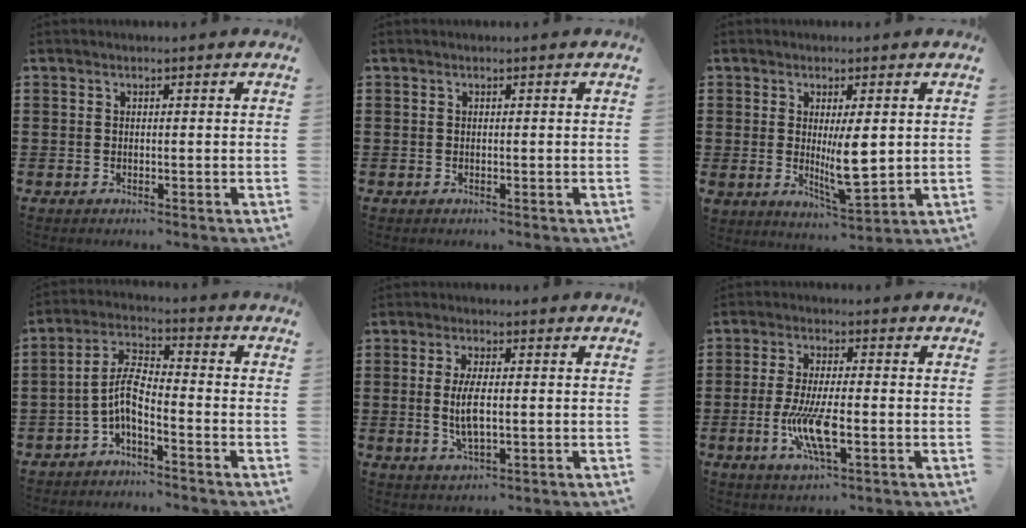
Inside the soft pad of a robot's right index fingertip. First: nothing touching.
{"total": 0.0}
{"total": 6.5, "force": [0.3, 1.7, 6.2], "torque": [-0.113, -0.017, 0.001]}
{"total": 5.9, "force": [-3.0, 1.5, 4.8], "torque": [-0.115, -0.007, -0.066]}
{"total": 5.3, "force": [-0.2, 1.7, 5.0], "torque": [-0.112, -0.007, -0.010]}
{"total": 8.3, "force": [-2.3, 2.1, 7.7], "torque": [-0.169, -0.019, -0.042]}